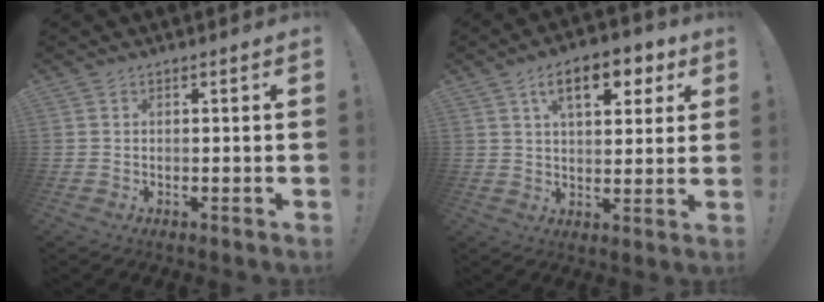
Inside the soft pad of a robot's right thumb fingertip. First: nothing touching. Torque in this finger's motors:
{"motor_torque": [0.11, 0.30, 1.11, 0.33, 0.30]}